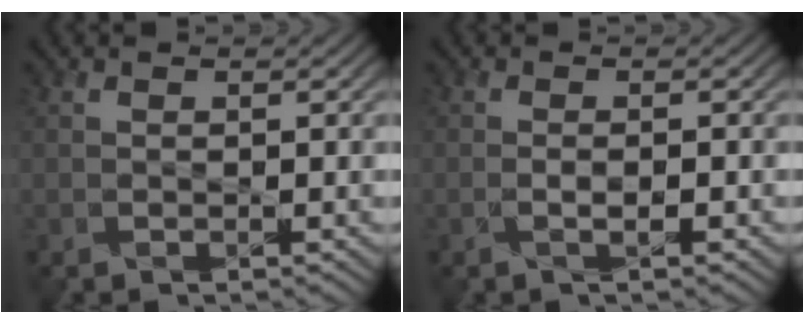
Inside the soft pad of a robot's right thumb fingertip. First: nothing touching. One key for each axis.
{"total": 1.4, "fx": -0.8, "fy": 0.1, "fz": 1.1, "tx": -0.026, "ty": -0.001, "tz": -0.017}